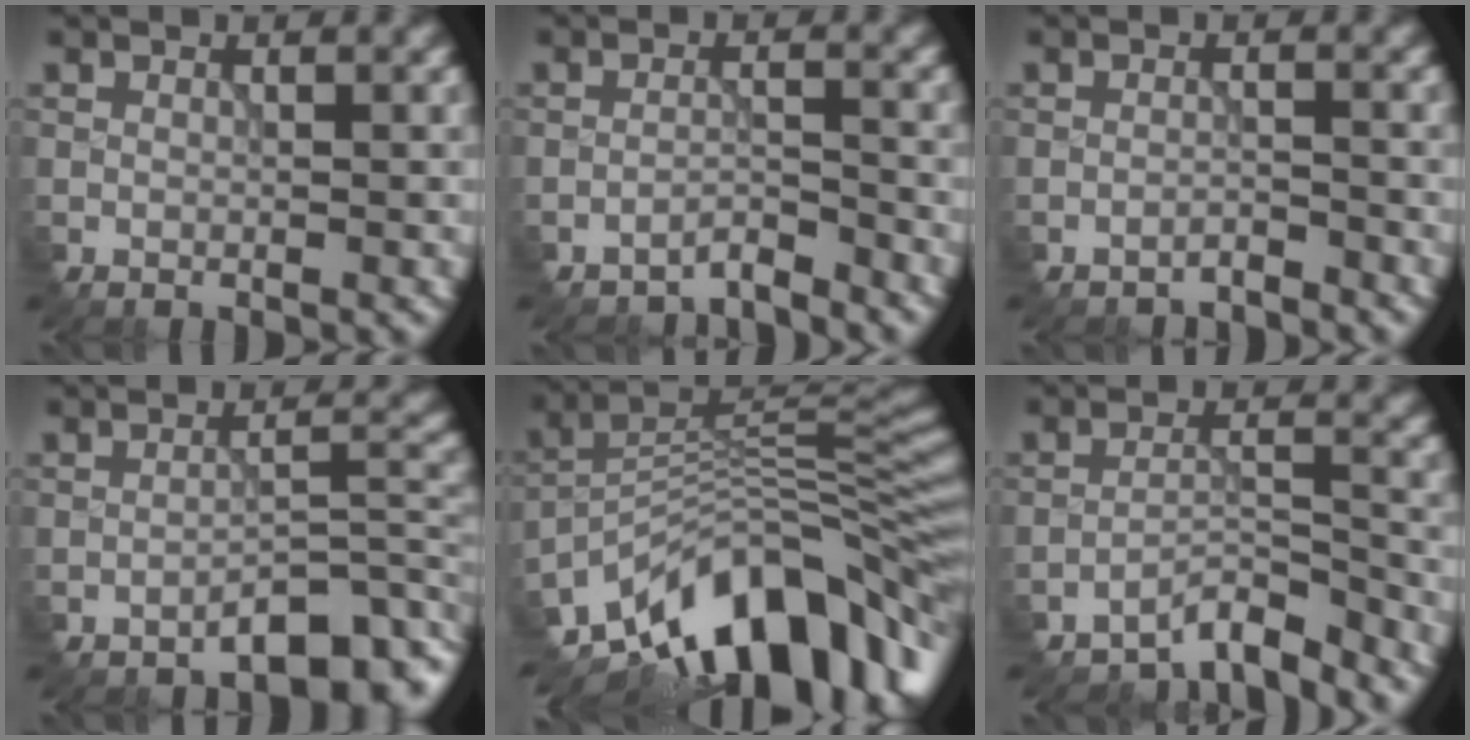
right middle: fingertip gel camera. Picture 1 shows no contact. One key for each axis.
{"total": 2.4, "fx": -2.4, "fy": 0.0, "fz": -0.1, "tx": 0.006, "ty": 0.007, "tz": -0.046}
{"total": 1.8, "fx": -1.8, "fy": -0.1, "fz": -0.2, "tx": 0.005, "ty": 0.001, "tz": -0.036}
{"total": 4.9, "fx": -3.8, "fy": 1.4, "fz": 2.7, "tx": -0.036, "ty": 0.014, "tz": -0.055}
{"total": 14.3, "fx": -8.5, "fy": 6.2, "fz": 9.7, "tx": -0.169, "ty": 0.019, "tz": -0.150}
{"total": 4.0, "fx": -4.0, "fy": 0.2, "fz": 0.7, "tx": -0.012, "ty": 0.008, "tz": -0.073}